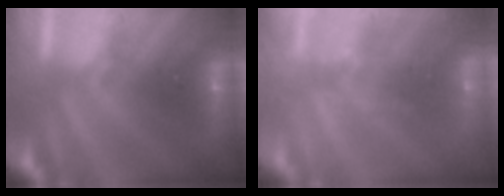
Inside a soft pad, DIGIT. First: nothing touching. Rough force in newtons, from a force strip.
{"total": 2.3}